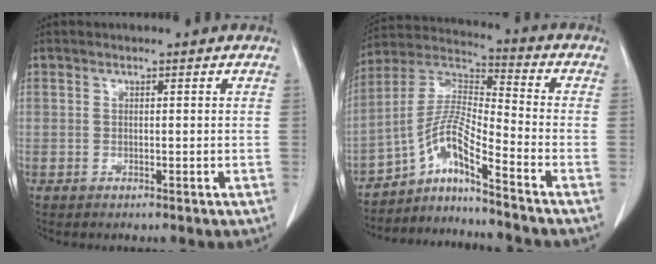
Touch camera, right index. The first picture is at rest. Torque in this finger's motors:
{"motor_torque": [0.16, -0.17, 0.26, 0.13]}